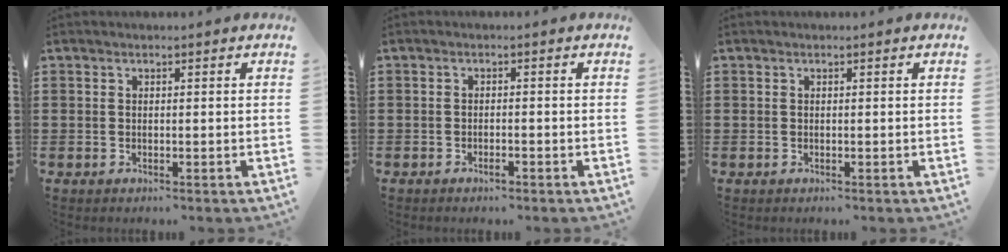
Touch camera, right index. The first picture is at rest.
{"total": 1.2, "force": [-0.9, 0.2, 0.7], "torque": [-0.017, -0.006, -0.015]}
{"total": 0.0}